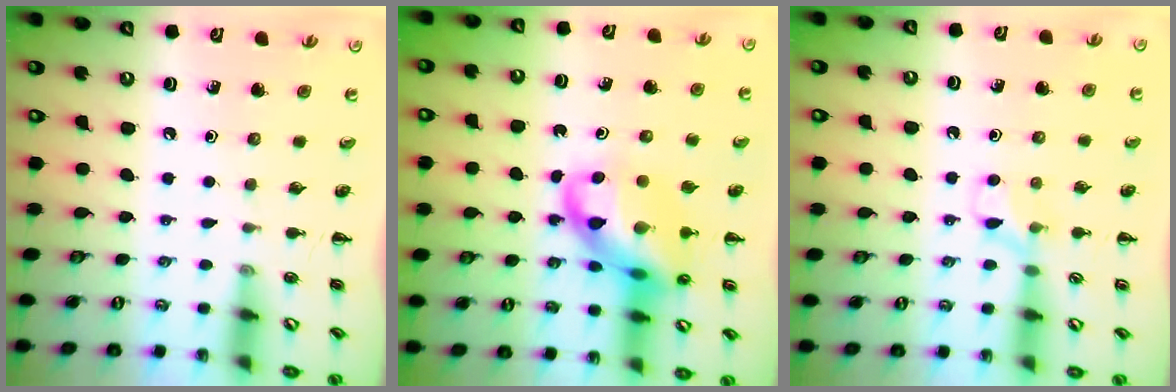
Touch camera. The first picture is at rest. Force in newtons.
{"total": 16.0, "press": 15.6, "slide": 3.5}
{"total": 7.8, "press": 7.5, "slide": 2.2}